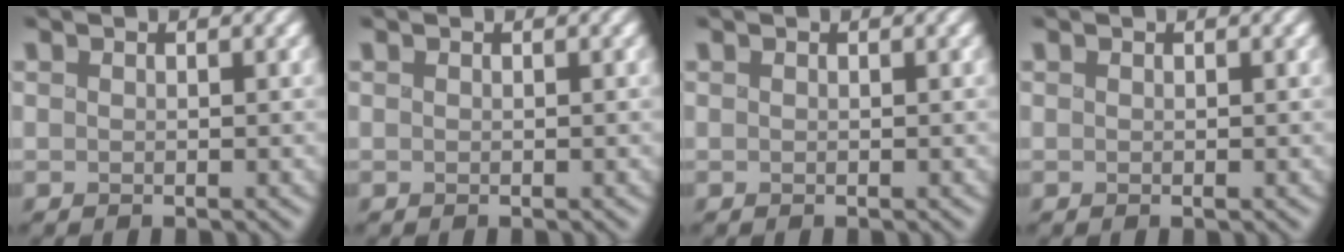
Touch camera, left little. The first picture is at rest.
{"total": 0.0}
{"total": 0.0}
{"total": 0.0}